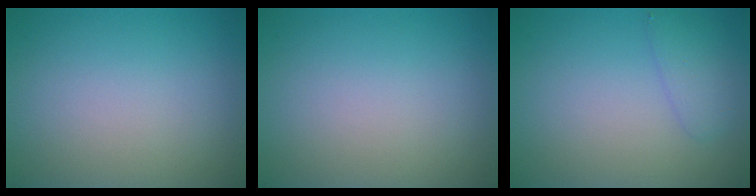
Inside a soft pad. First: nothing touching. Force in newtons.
{"total": 0.0}
{"total": 1.9, "press": 1.9, "slide": 0.1}